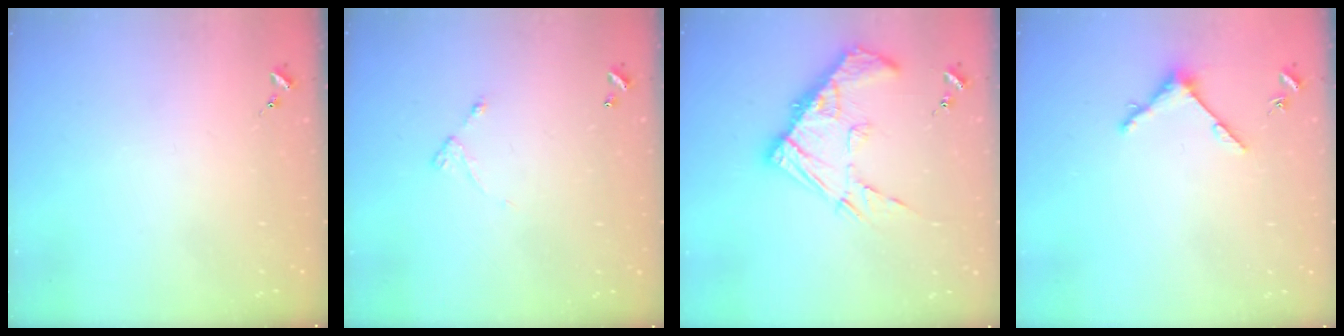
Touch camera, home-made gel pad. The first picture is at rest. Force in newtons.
{"total": 4.0, "press": 4.0, "slide": 0.3}
{"total": 15.9, "press": 15.8, "slide": 1.5}
{"total": 4.8, "press": 4.8, "slide": 0.6}